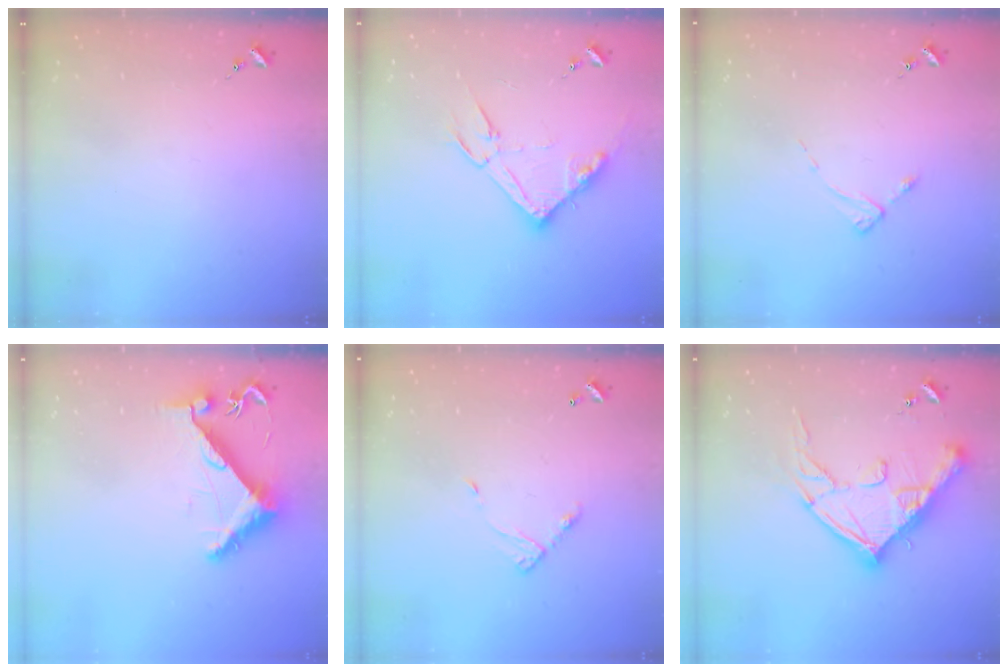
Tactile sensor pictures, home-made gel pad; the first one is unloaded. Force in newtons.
{"total": 14.8, "press": 14.8, "slide": 0.4}
{"total": 2.6, "press": 2.6, "slide": 0.3}
{"total": 7.9, "press": 7.9, "slide": 0.4}
{"total": 7.3, "press": 7.3, "slide": 0.6}
{"total": 19.6, "press": 19.5, "slide": 2.0}